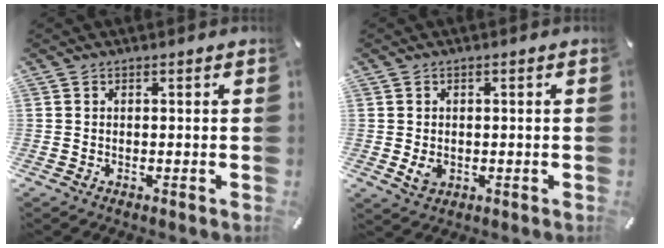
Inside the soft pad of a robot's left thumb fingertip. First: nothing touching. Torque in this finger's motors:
{"motor_torque": [0.50, 1.35, -0.01, 0.05, 0.03]}